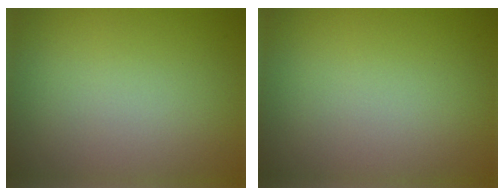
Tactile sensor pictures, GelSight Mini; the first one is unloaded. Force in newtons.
{"total": 0.0}